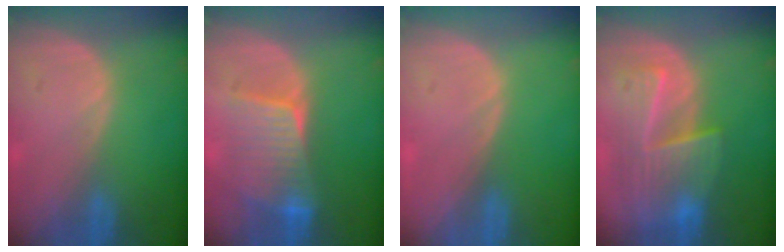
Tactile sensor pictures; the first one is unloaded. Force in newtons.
{"total": 6.8, "press": 6.8, "slide": 0.5}
{"total": 0.0}
{"total": 8.9, "press": 8.1, "slide": 3.7}